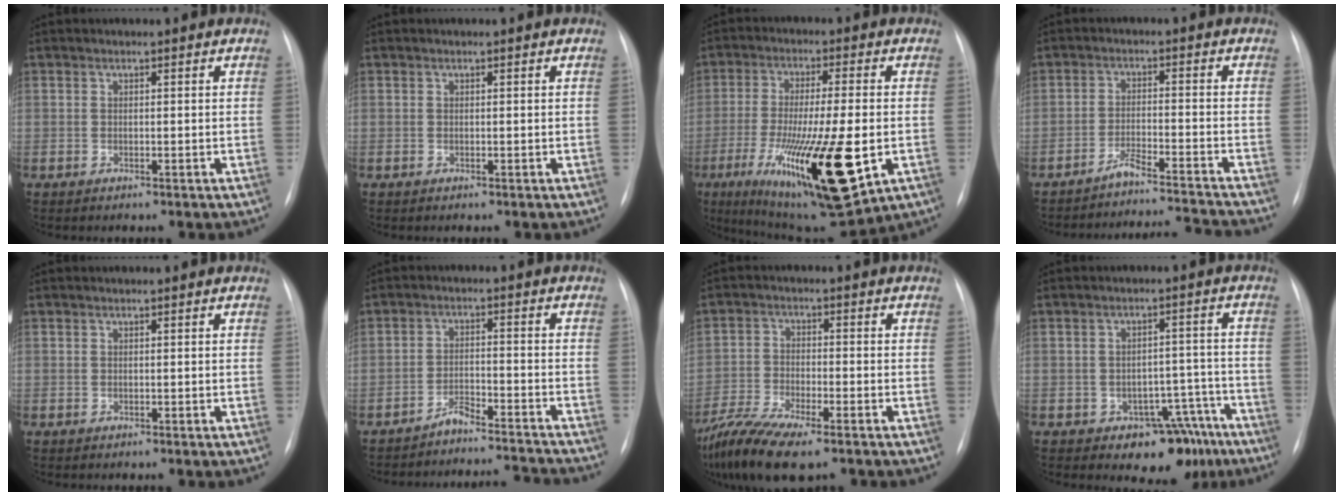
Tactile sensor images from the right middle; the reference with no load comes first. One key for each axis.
{"total": 0.0}
{"total": 21.4, "fx": -6.5, "fy": 4.1, "fz": 20.0, "tx": -0.347, "ty": -0.048, "tz": -0.090}
{"total": 10.3, "fx": -10.0, "fy": -2.4, "fz": 1.0, "tx": -0.011, "ty": 0.002, "tz": -0.153}
{"total": 0.0}
{"total": 9.5, "fx": -9.5, "fy": -0.7, "fz": 0.4, "tx": -0.004, "ty": 0.014, "tz": -0.140}
{"total": 13.6, "fx": -10.0, "fy": 3.3, "fz": 8.5, "tx": -0.178, "ty": -0.023, "tz": -0.175}
{"total": 8.5, "fx": -5.7, "fy": 4.9, "fz": 3.9, "tx": -0.021, "ty": 0.033, "tz": -0.072}